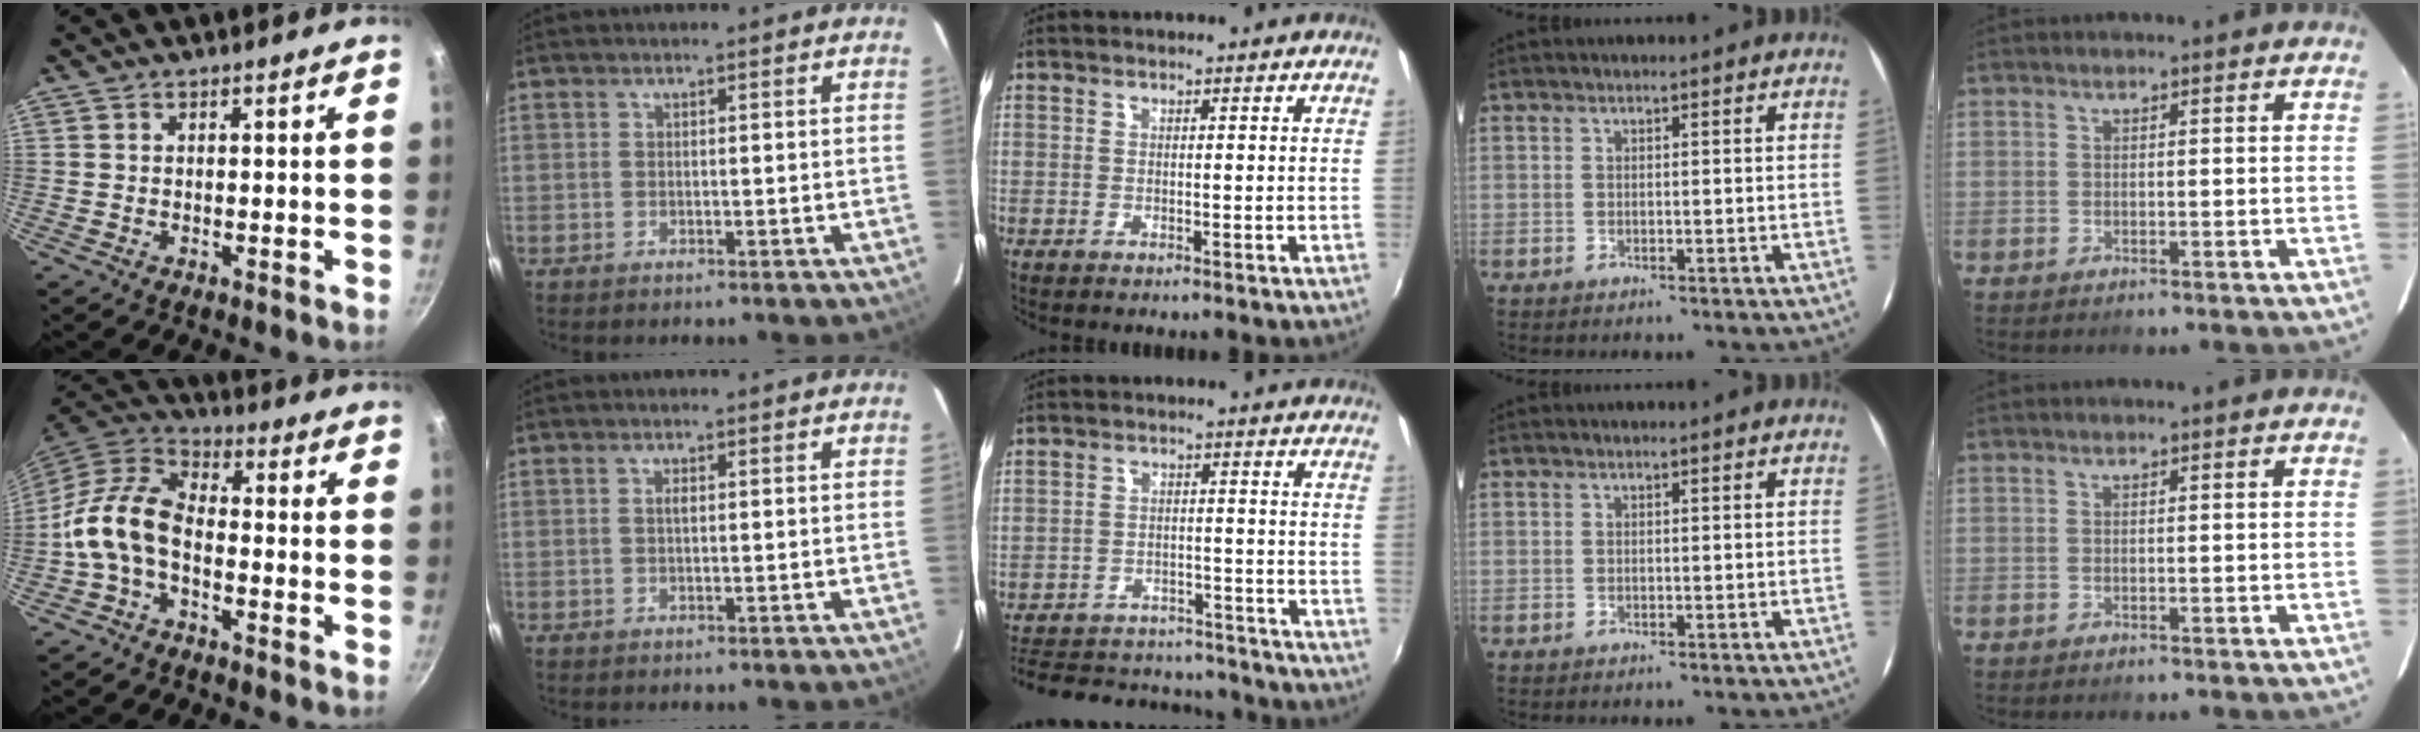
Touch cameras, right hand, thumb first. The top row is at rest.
{"thumb": {"total": 11.3, "force": [-3.1, 6.7, 8.6], "torque": [-0.158, 0.046, -0.075]}, "index": {"total": 0.9, "force": [0.2, 0.4, 0.8], "torque": [-0.014, 0.003, 0.001]}, "middle": {"total": 20.4, "force": [-16.9, 8.7, 7.2], "torque": [-0.167, 0.029, -0.211]}}